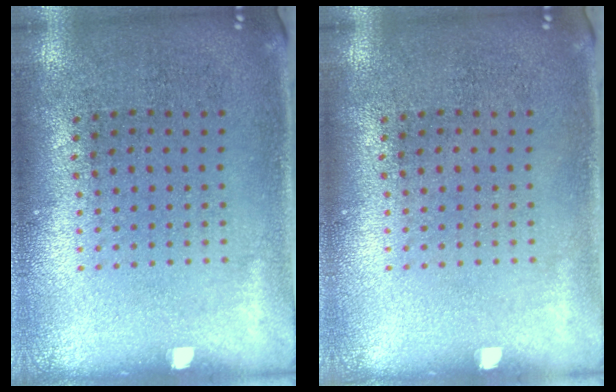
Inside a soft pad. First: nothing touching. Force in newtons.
{"total": 0.0}